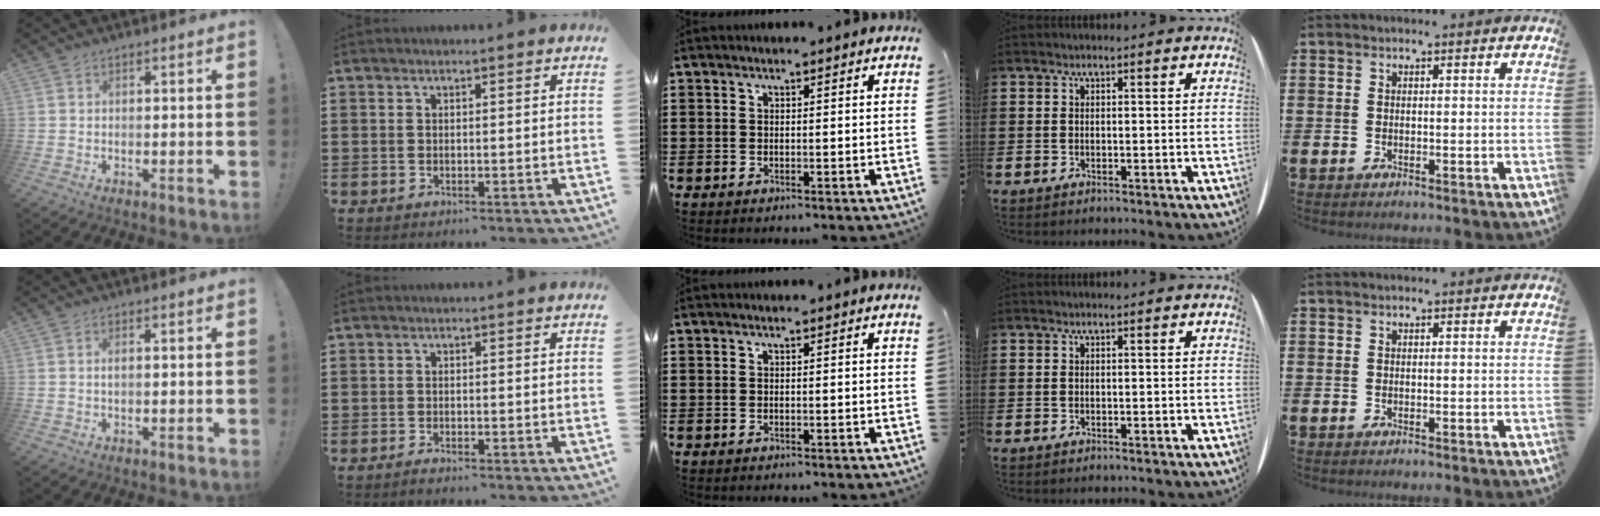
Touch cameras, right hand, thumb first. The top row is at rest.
{"thumb": {"total": 1.2, "force": [0.1, 0.3, 1.1], "torque": [-0.025, 0.002, 0.002]}, "index": {"total": 0.8, "force": [-0.7, 0.0, 0.2], "torque": [-0.007, -0.005, -0.014]}}